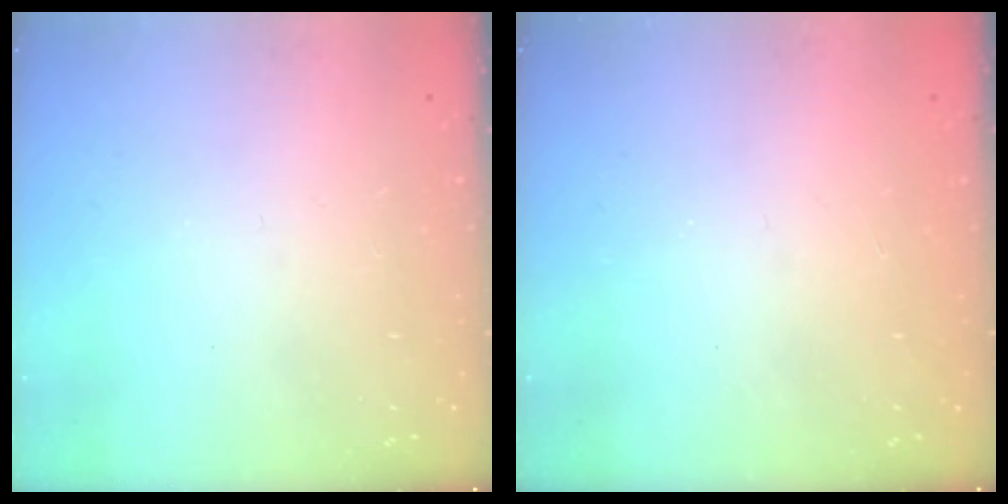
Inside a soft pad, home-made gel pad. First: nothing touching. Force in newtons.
{"total": 0.9, "press": 0.9, "slide": 0.1}